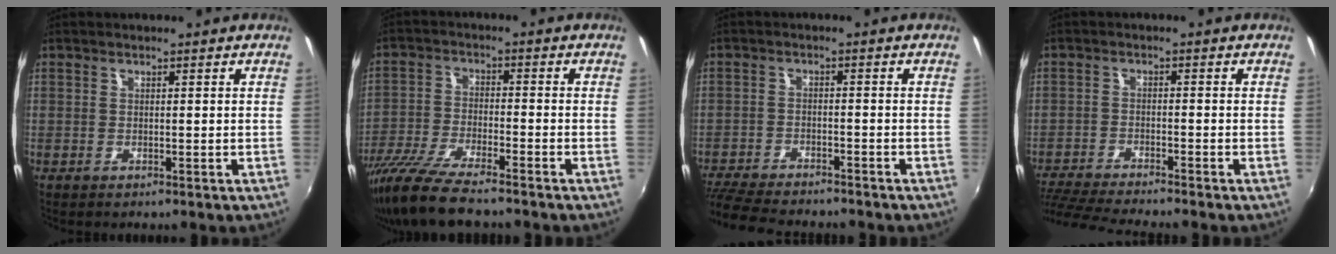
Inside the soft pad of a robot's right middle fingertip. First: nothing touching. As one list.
[{"total": 11.7, "force": [-9.7, 1.6, 6.3], "torque": [-0.139, -0.030, -0.182]}, {"total": 12.2, "force": [-10.9, 2.5, 4.9], "torque": [-0.125, -0.024, -0.183]}, {"total": 10.1, "force": [-9.3, -0.2, 4.0], "torque": [-0.105, -0.027, -0.166]}]